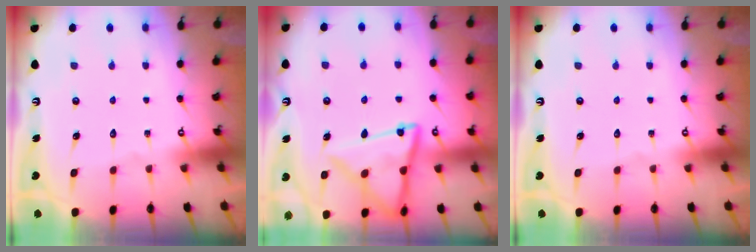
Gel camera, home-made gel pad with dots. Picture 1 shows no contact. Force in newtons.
{"total": 15.5, "press": 15.5, "slide": 1.3}
{"total": 0.0}